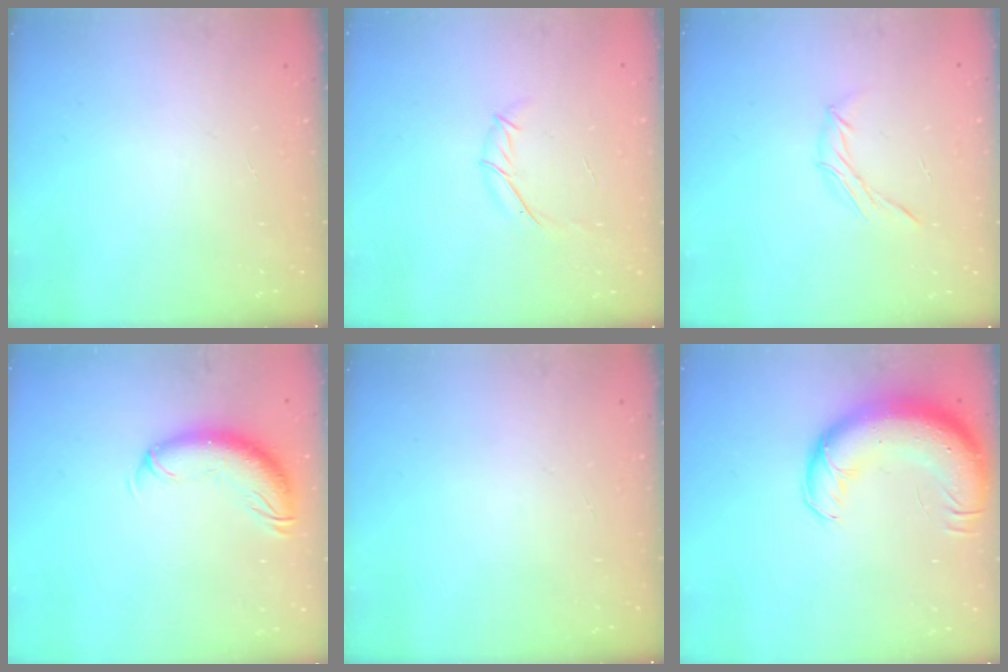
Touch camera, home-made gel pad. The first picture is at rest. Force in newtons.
{"total": 5.6, "press": 5.4, "slide": 1.3}
{"total": 6.6, "press": 6.5, "slide": 1.0}
{"total": 10.8, "press": 10.6, "slide": 2.3}
{"total": 0.0}
{"total": 16.9, "press": 16.5, "slide": 3.9}